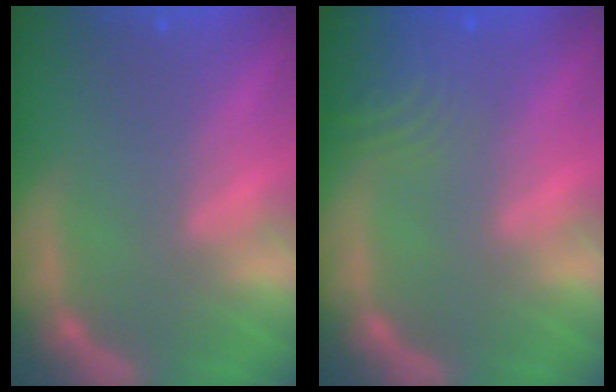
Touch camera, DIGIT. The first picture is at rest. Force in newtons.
{"total": 7.4}